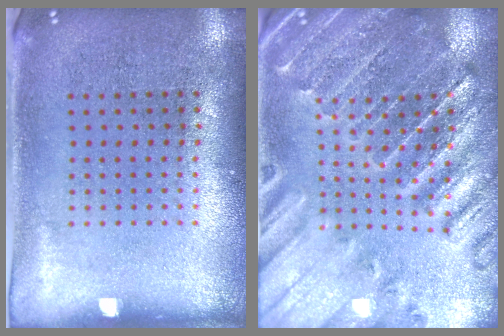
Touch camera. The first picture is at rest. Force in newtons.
{"total": 1.8, "press": 1.8, "slide": 0.3}